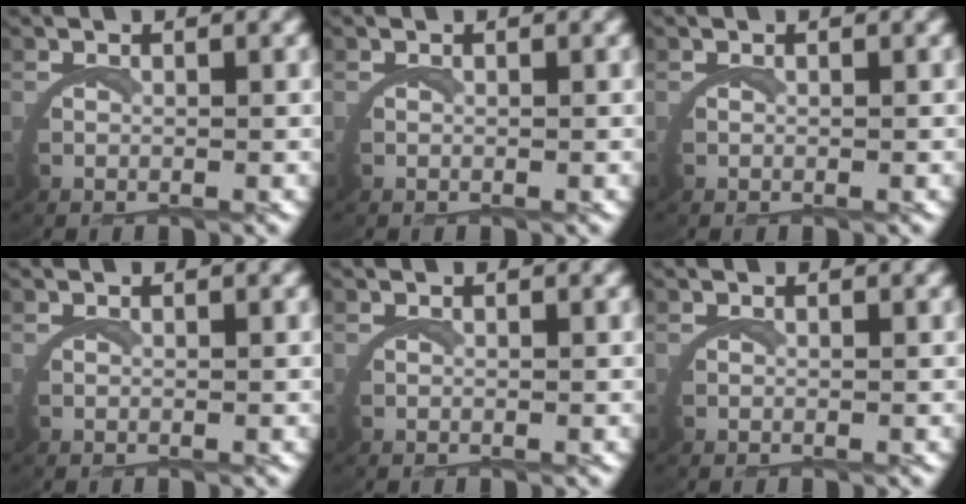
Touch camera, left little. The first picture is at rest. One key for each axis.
{"total": 0.0}
{"total": 0.0}
{"total": 0.0}
{"total": 0.0}
{"total": 0.0}